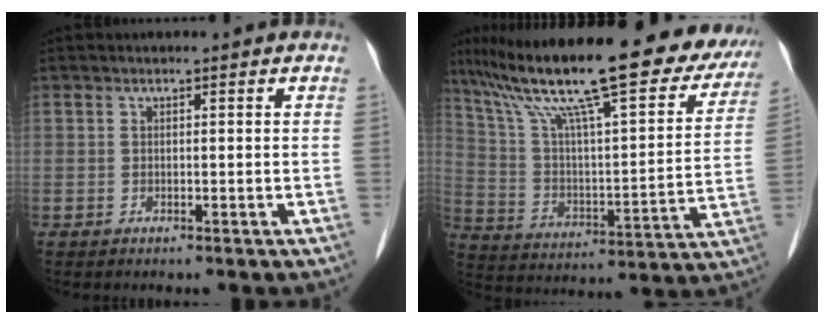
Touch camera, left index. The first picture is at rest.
{"total": 31.4, "force": [24.8, 5.8, 18.5], "torque": [-0.300, 0.005, 0.351]}